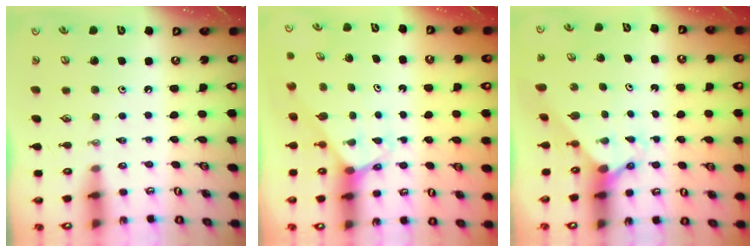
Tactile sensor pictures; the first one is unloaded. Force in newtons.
{"total": 2.2, "press": 2.2, "slide": 0.1}
{"total": 3.8, "press": 3.8, "slide": 0.2}